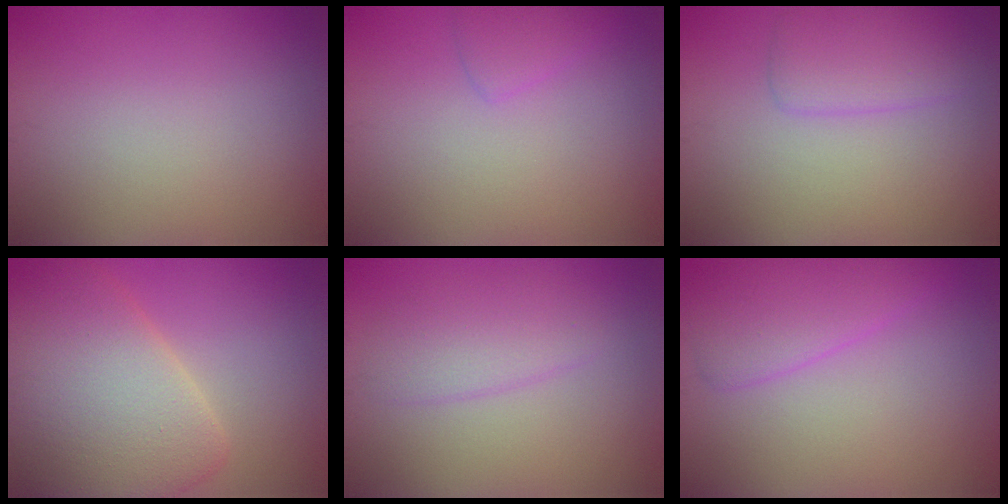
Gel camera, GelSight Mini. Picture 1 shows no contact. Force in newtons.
{"total": 1.5, "press": 1.5, "slide": 0.0}
{"total": 2.8, "press": 2.8, "slide": 0.2}
{"total": 8.7, "press": 8.6, "slide": 0.7}
{"total": 2.6, "press": 2.6, "slide": 0.1}
{"total": 3.7, "press": 3.7, "slide": 0.1}